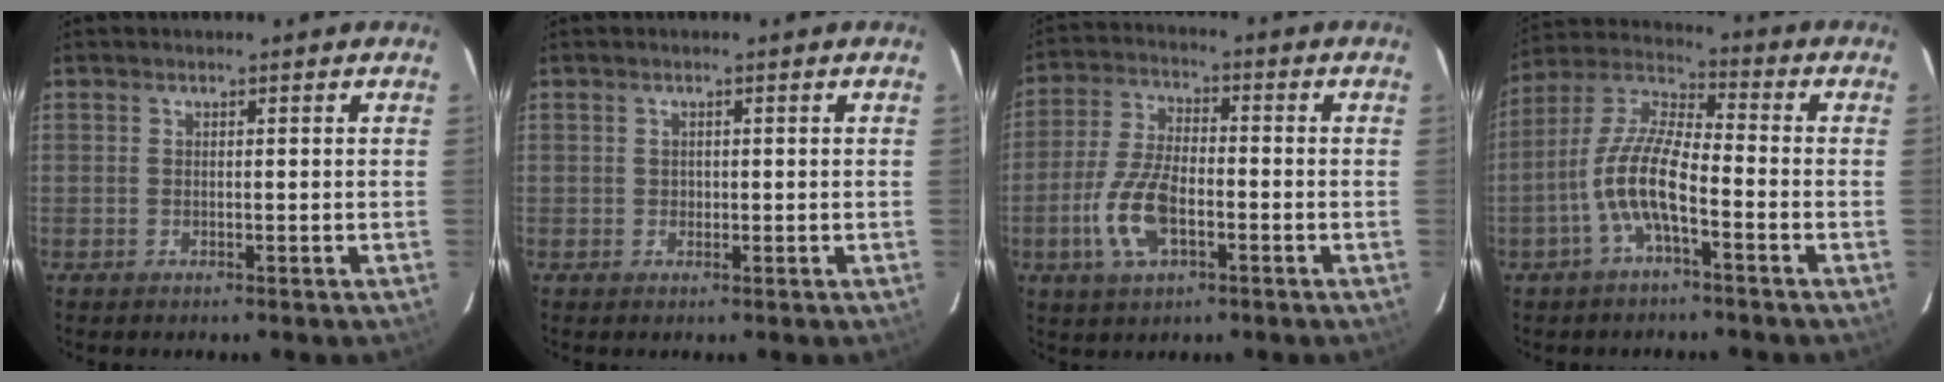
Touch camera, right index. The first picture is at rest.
{"total": 0.9, "force": [0.0, 0.9, 0.1], "torque": [0.003, 0.002, 0.000]}
{"total": 10.8, "force": [-3.7, 5.0, 8.8], "torque": [-0.192, 0.000, -0.070]}
{"total": 10.2, "force": [-4.1, 2.7, 9.0], "torque": [-0.196, 0.009, -0.082]}